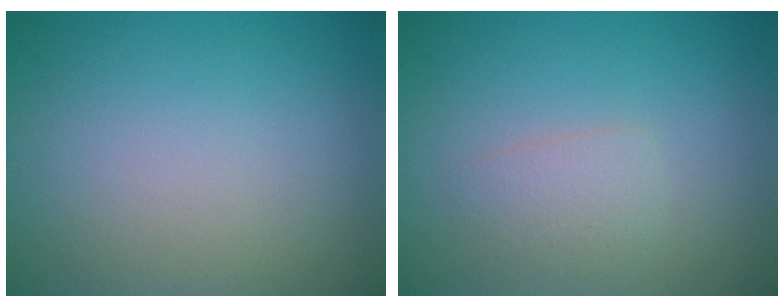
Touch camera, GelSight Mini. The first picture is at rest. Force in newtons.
{"total": 1.6, "press": 1.6, "slide": 0.0}